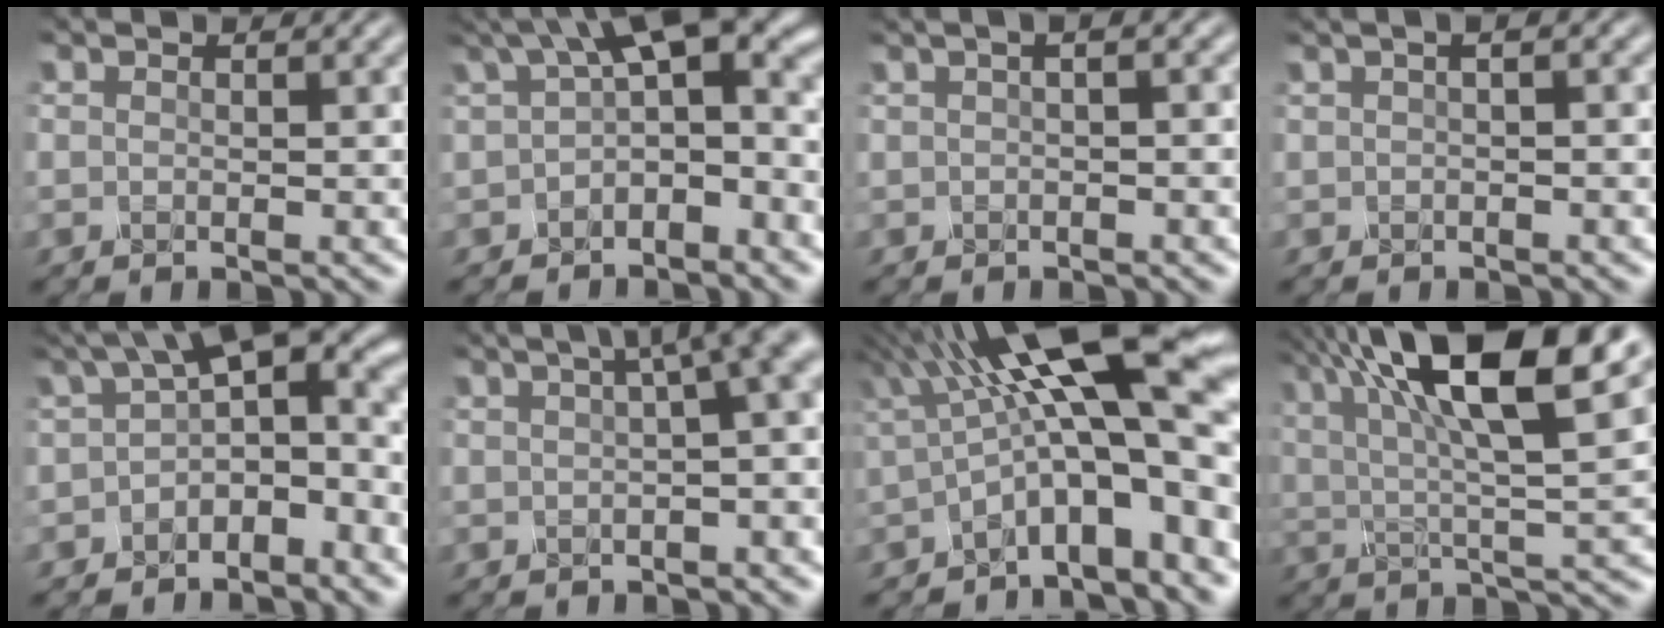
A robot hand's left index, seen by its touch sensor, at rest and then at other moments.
{"total": 7.5, "force": [1.1, 3.3, 6.6], "torque": [-0.092, 0.010, 0.006]}
{"total": 2.8, "force": [0.9, 1.0, 2.5], "torque": [-0.026, 0.009, -0.001]}
{"total": 2.4, "force": [0.8, 0.9, 2.1], "torque": [-0.022, 0.007, -0.002]}
{"total": 8.1, "force": [-0.1, 4.3, 6.8], "torque": [-0.090, 0.012, -0.016]}
{"total": 8.7, "force": [2.6, 2.9, 7.7], "torque": [-0.045, 0.032, 0.028]}
{"total": 15.3, "force": [1.9, 4.3, 14.5], "torque": [-0.209, 0.019, 0.032]}
{"total": 14.9, "force": [7.0, 4.3, 12.5], "torque": [-0.213, 0.020, 0.112]}